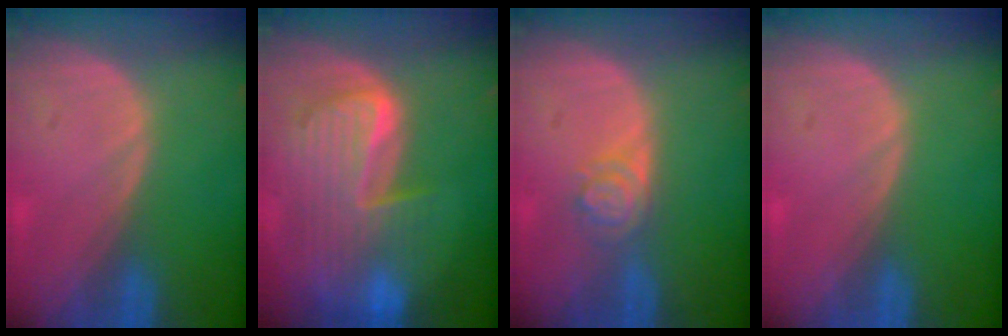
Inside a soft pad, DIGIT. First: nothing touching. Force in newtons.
{"total": 9.9, "press": 8.6, "slide": 5.0}
{"total": 4.0, "press": 3.4, "slide": 2.2}
{"total": 0.0}